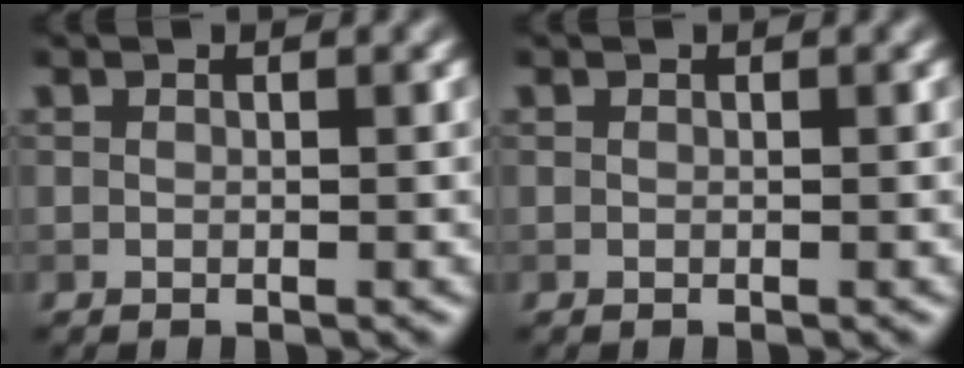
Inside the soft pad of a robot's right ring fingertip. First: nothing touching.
{"total": 0.0}